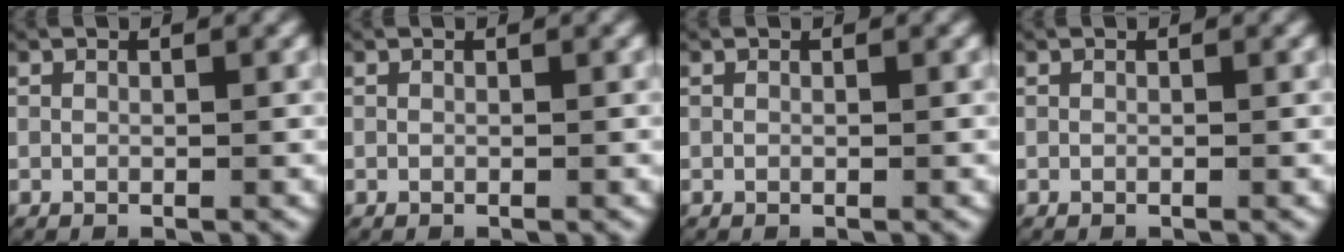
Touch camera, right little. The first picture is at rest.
{"total": 0.0}
{"total": 0.0}
{"total": 0.0}